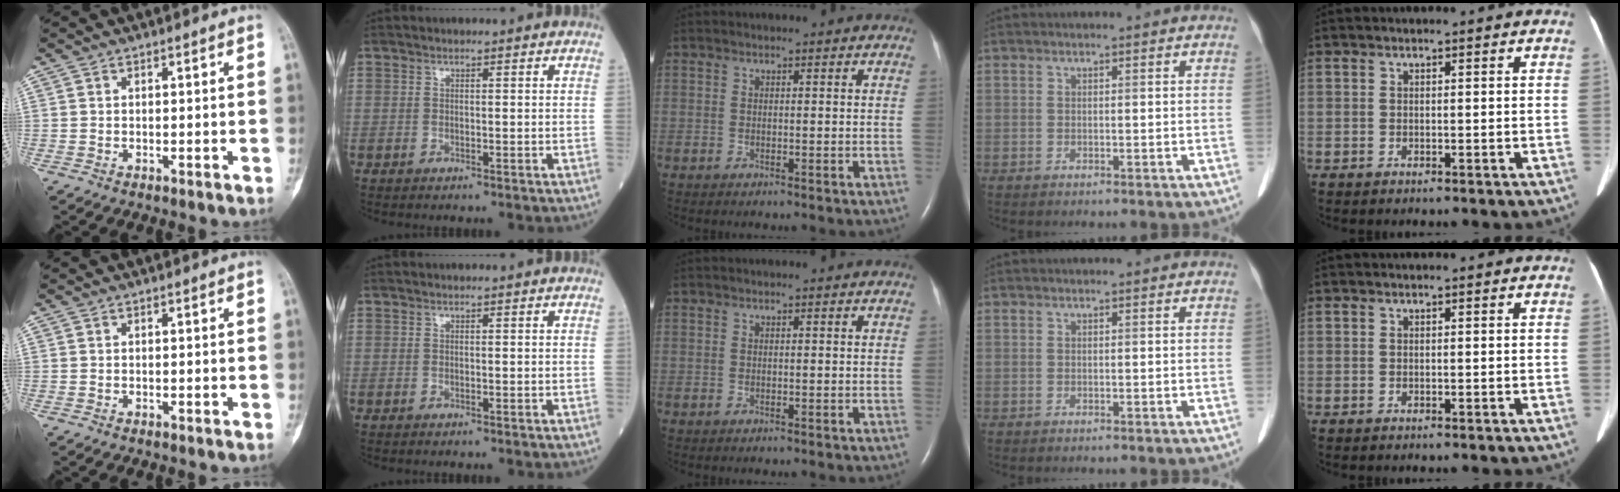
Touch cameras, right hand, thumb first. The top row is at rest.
{}